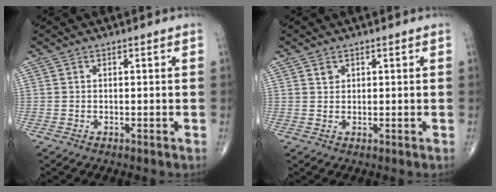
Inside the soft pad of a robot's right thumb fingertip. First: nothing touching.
{"total": 1.3, "force": [0.8, 0.9, 0.5], "torque": [0.000, -0.005, 0.015]}